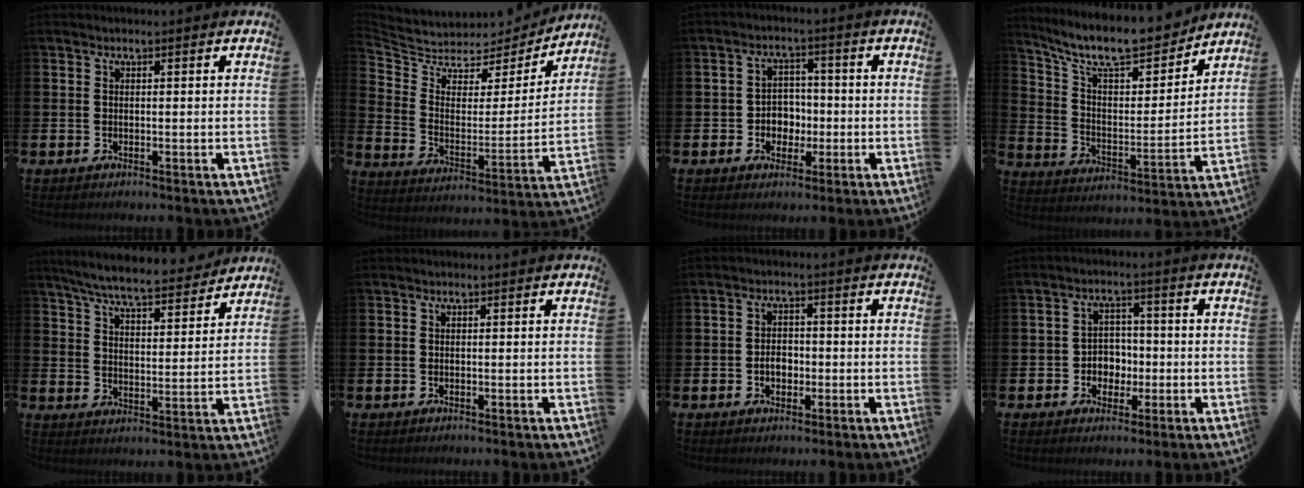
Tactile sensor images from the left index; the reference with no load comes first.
{"total": 6.0, "force": [5.4, 2.5, 0.6], "torque": [-0.052, -0.048, 0.090]}
{"total": 3.8, "force": [-0.7, 3.5, 1.1], "torque": [-0.024, 0.003, -0.021]}
{"total": 11.3, "force": [10.0, 2.8, 4.5], "torque": [-0.120, -0.069, 0.174]}
{"total": 7.2, "force": [6.8, 0.8, 2.3], "torque": [-0.069, -0.044, 0.116]}
{"total": 0.0}
{"total": 2.8, "force": [-0.7, 2.0, 1.7], "torque": [-0.015, -0.003, -0.020]}
{"total": 3.6, "force": [-0.7, 3.4, 1.1], "torque": [-0.023, 0.004, -0.024]}